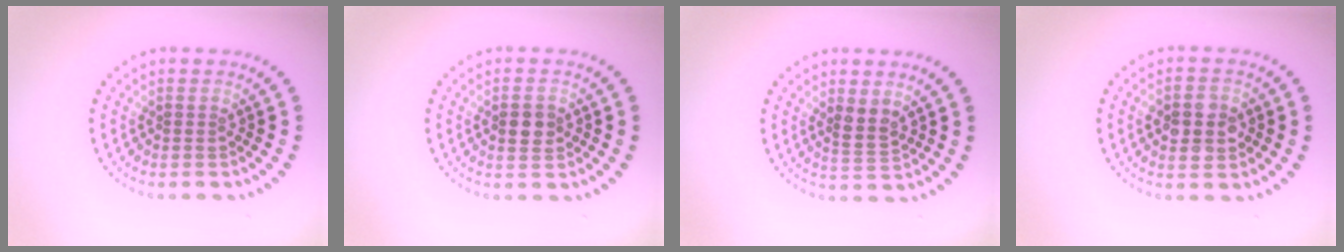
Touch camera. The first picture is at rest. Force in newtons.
{"total": 2.6, "press": 2.6, "slide": 0.1}
{"total": 2.1, "press": 1.9, "slide": 0.9}
{"total": 3.8, "press": 3.8, "slide": 0.2}